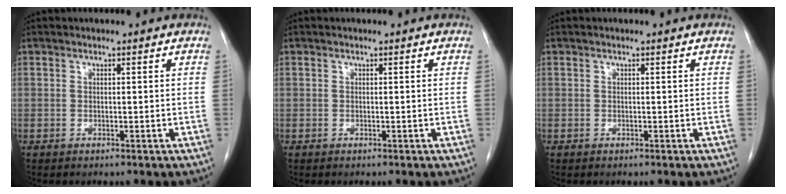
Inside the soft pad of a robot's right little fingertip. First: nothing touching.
{"total": 0.0}
{"total": 0.0}